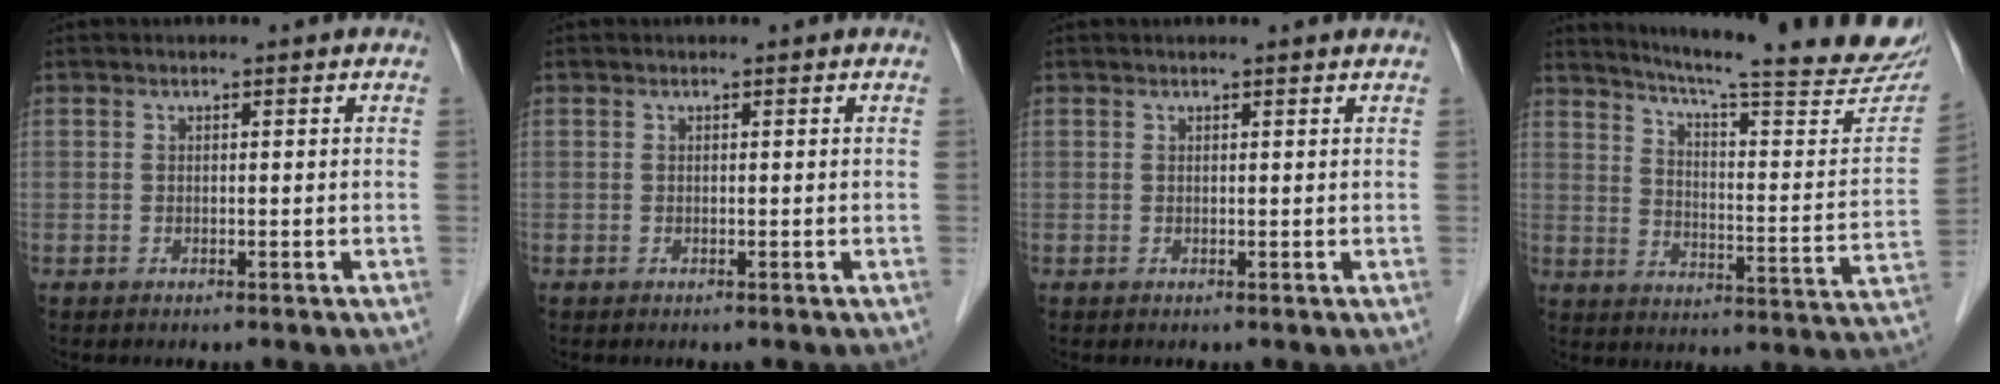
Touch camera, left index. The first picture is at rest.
{"total": 0.0}
{"total": 1.7, "force": [1.6, -0.1, 0.4], "torque": [-0.012, 0.004, 0.016]}
{"total": 26.3, "force": [23.4, 1.5, 11.9], "torque": [-0.180, -0.079, 0.293]}